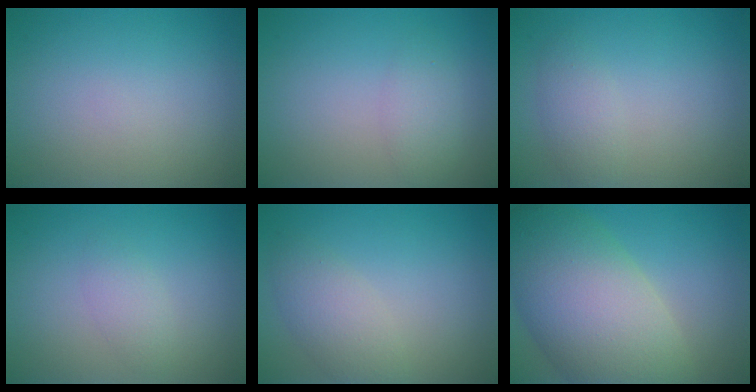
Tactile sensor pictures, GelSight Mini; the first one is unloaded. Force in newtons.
{"total": 1.8, "press": 1.8, "slide": 0.1}
{"total": 1.9, "press": 1.9, "slide": 0.1}
{"total": 1.5, "press": 1.5, "slide": 0.1}
{"total": 2.9, "press": 2.9, "slide": 0.2}
{"total": 11.8, "press": 11.8, "slide": 0.8}